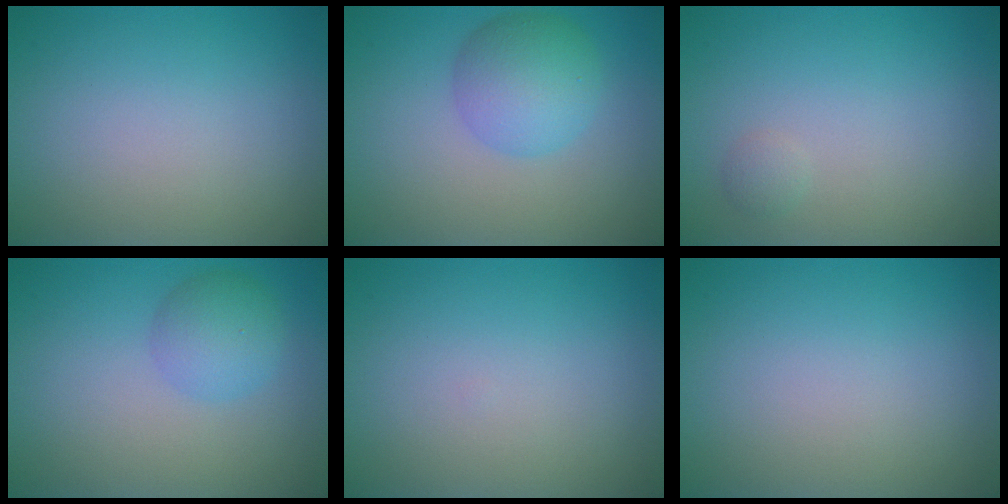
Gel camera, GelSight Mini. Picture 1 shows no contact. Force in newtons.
{"total": 4.4, "press": 4.4, "slide": 0.2}
{"total": 0.7, "press": 0.7, "slide": 0.0}
{"total": 3.0, "press": 2.9, "slide": 0.2}
{"total": 0.0}
{"total": 0.0}